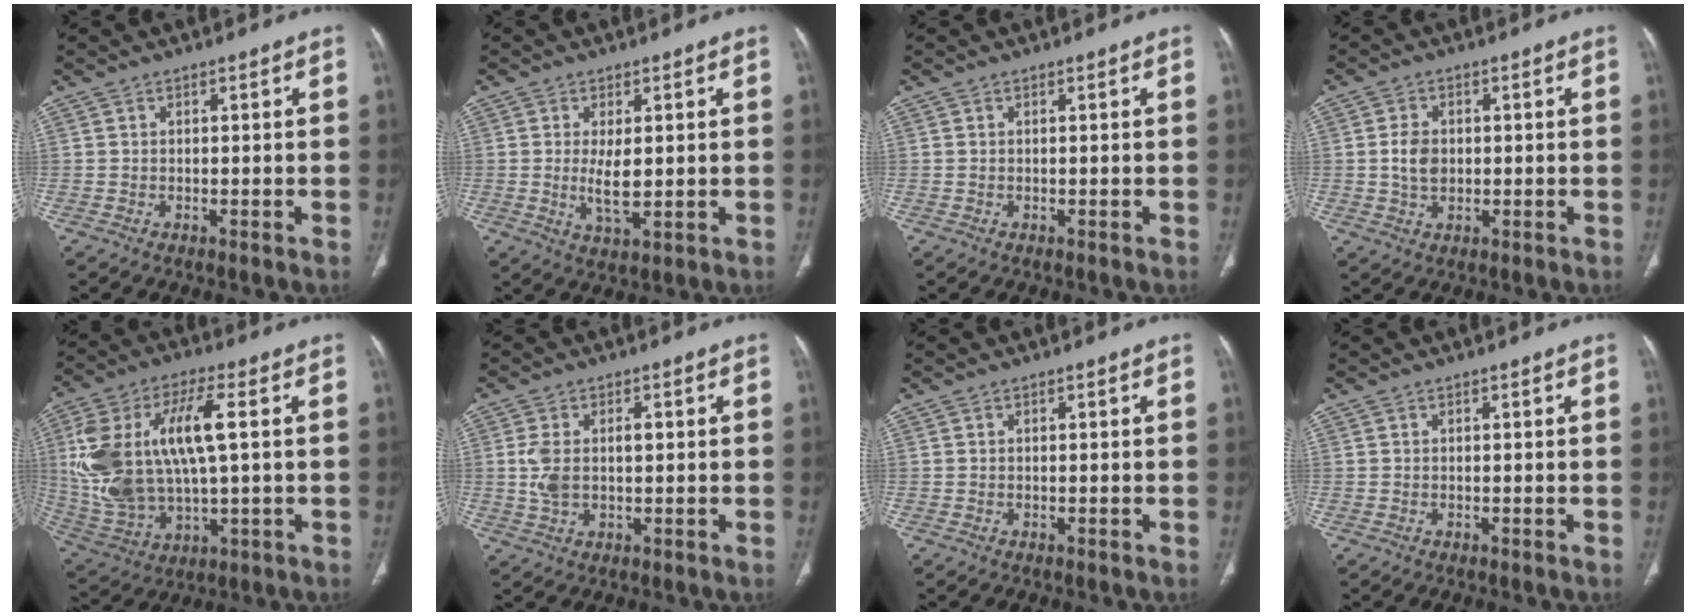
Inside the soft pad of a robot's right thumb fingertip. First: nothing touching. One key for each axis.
{"total": 5.4, "fx": 0.2, "fy": 2.2, "fz": 4.9, "tx": -0.091, "ty": -0.014, "tz": 0.008}
{"total": 0.0}
{"total": 4.5, "fx": 0.1, "fy": 3.2, "fz": 3.2, "tx": -0.055, "ty": 0.002, "tz": 0.003}
{"total": 21.7, "fx": 2.9, "fy": 9.5, "fz": 19.3, "tx": -0.397, "ty": 0.008, "tz": 0.064}
{"total": 6.0, "fx": 0.5, "fy": 3.5, "fz": 4.9, "tx": -0.112, "ty": 0.012, "tz": 0.013}
{"total": 0.0}
{"total": 0.0}